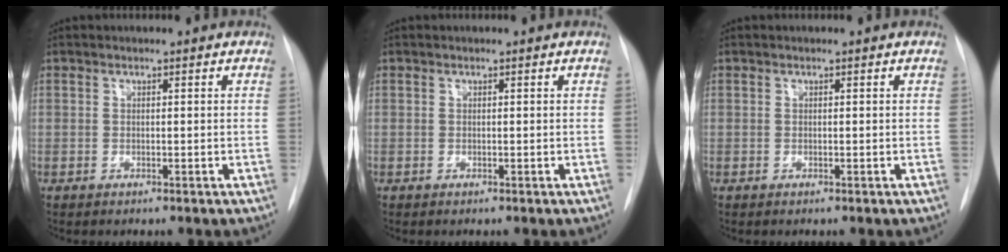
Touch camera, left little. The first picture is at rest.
{"total": 0.0}
{"total": 0.0}